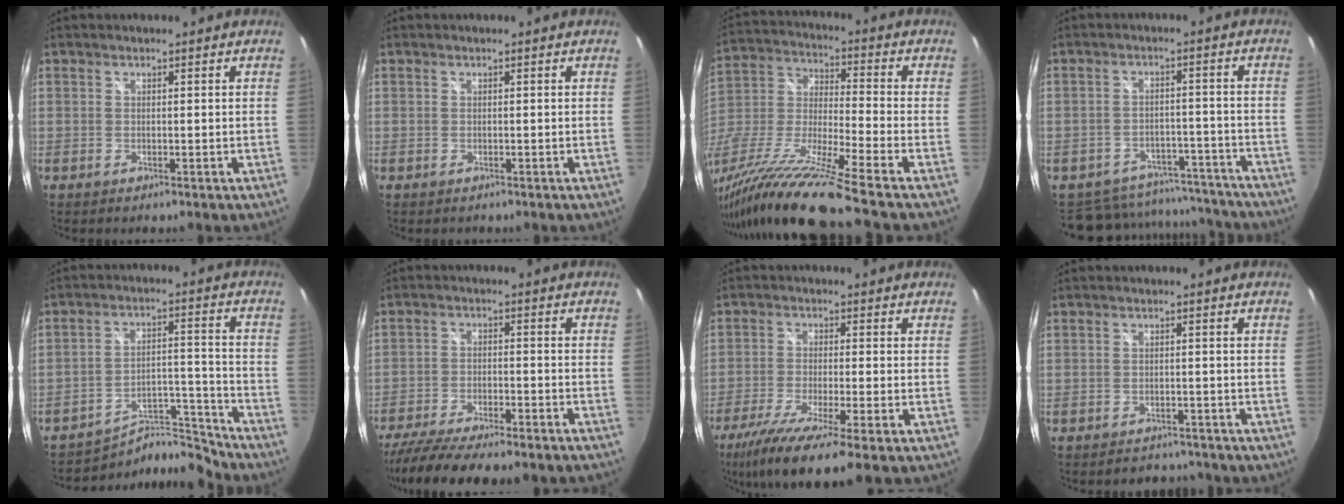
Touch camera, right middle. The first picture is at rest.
{"total": 0.6, "force": [-0.3, 0.5, 0.1], "torque": [-0.003, -0.002, -0.004]}
{"total": 22.2, "force": [-16.9, -1.0, 14.4], "torque": [-0.259, -0.056, -0.311]}
{"total": 14.7, "force": [-12.6, 6.8, 3.2], "torque": [-0.076, 0.031, -0.151]}
{"total": 9.5, "force": [-9.2, 2.4, 0.5], "torque": [-0.009, 0.047, -0.141]}
{"total": 15.9, "force": [-13.7, 1.8, 7.8], "torque": [-0.160, -0.036, -0.214]}
{"total": 11.5, "force": [-7.8, 0.4, 8.4], "torque": [-0.183, -0.048, -0.140]}
{"total": 4.8, "force": [-4.3, 2.1, 0.3], "torque": [-0.008, 0.009, -0.057]}